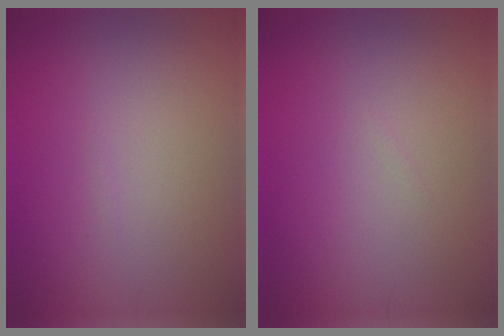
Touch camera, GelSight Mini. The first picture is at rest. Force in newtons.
{"total": 0.0}